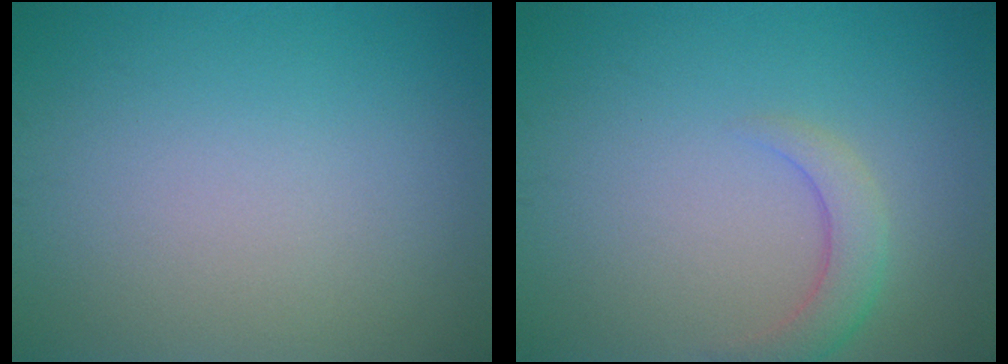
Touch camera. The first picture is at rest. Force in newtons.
{"total": 2.5, "press": 2.5, "slide": 0.2}